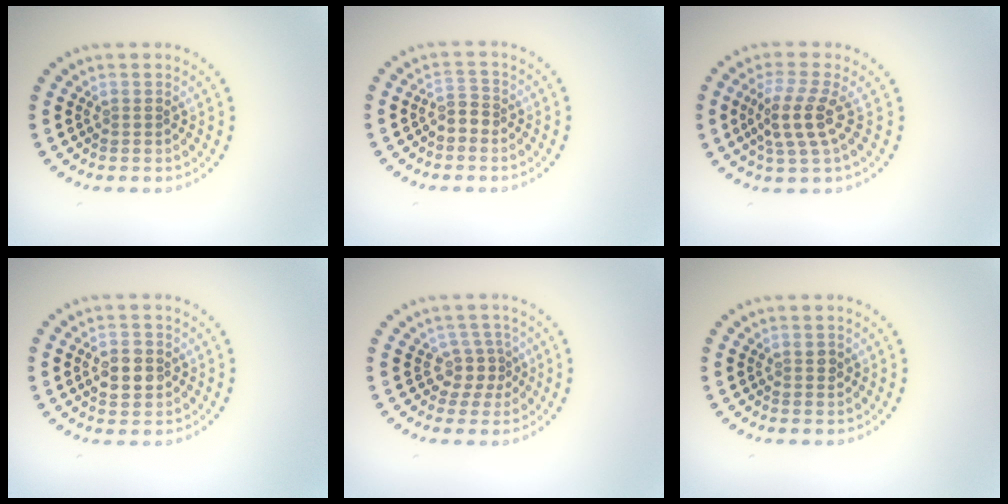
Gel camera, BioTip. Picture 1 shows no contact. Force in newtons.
{"total": 1.4, "press": 1.2, "slide": 0.7}
{"total": 3.4, "press": 2.7, "slide": 1.9}
{"total": 3.4, "press": 3.4, "slide": 0.2}
{"total": 2.3, "press": 1.7, "slide": 1.6}
{"total": 0.8, "press": 0.8, "slide": 0.2}